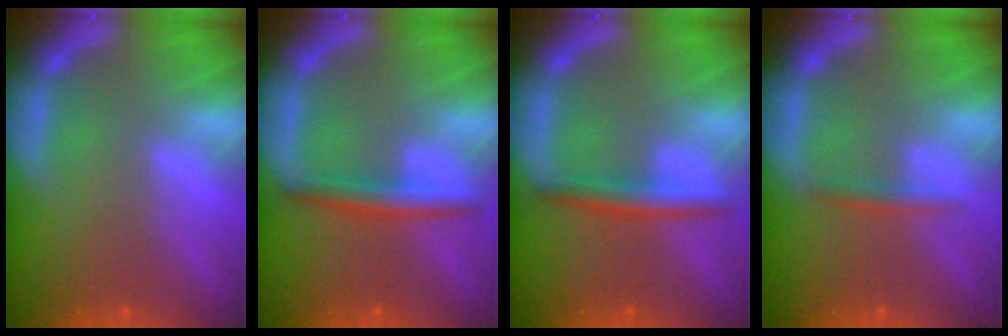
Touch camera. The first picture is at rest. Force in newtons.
{"total": 3.0}
{"total": 3.0}
{"total": 1.4}